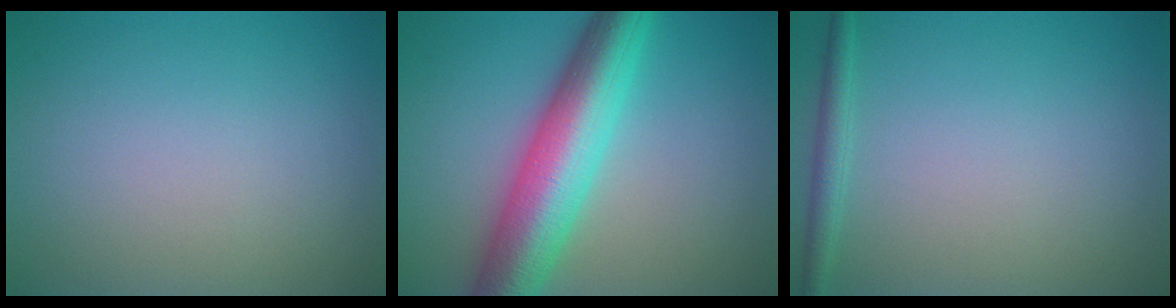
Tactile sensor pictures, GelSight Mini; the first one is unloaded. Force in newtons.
{"total": 9.2, "press": 9.2, "slide": 0.3}
{"total": 1.5, "press": 1.5, "slide": 0.1}